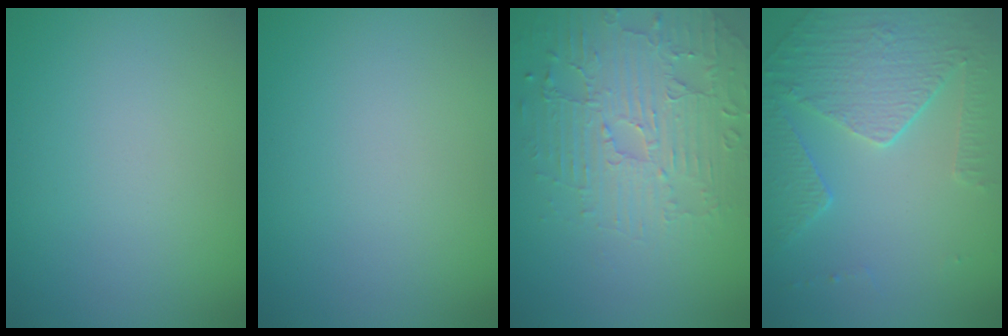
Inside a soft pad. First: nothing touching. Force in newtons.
{"total": 0.0}
{"total": 4.6, "press": 3.7, "slide": 2.6}
{"total": 5.0, "press": 3.7, "slide": 3.4}